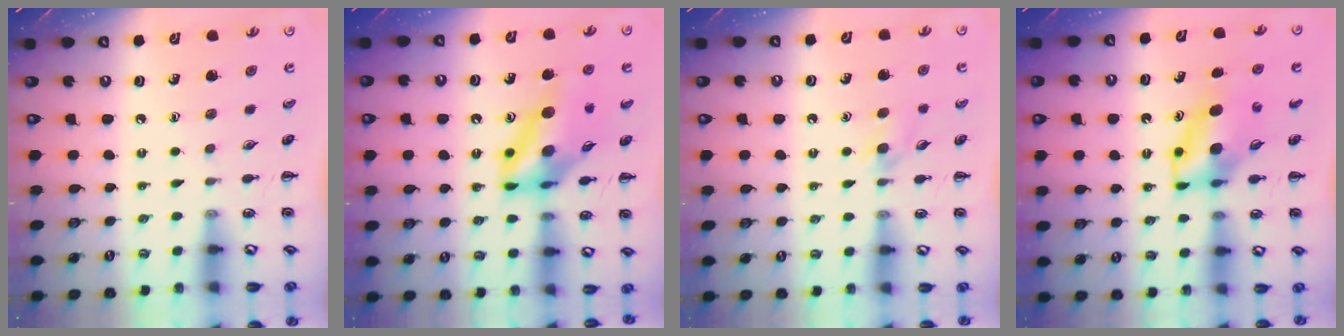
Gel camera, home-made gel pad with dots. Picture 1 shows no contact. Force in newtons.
{"total": 13.2, "press": 12.5, "slide": 4.4}
{"total": 4.6, "press": 4.2, "slide": 1.9}
{"total": 6.3, "press": 6.2, "slide": 1.0}